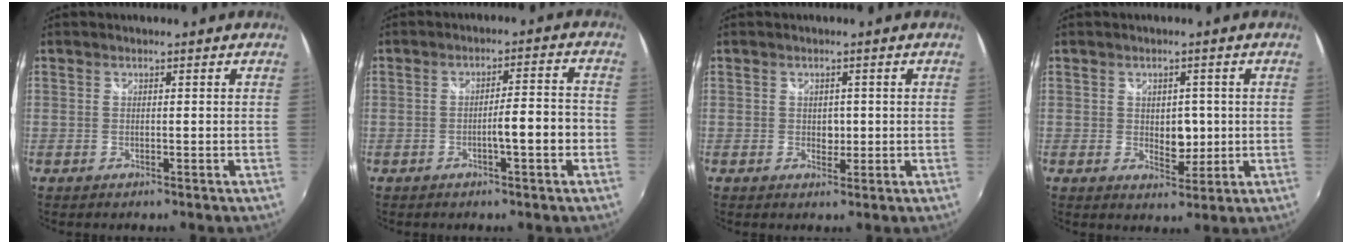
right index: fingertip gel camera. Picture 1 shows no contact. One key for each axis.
{"total": 5.6, "fx": -2.1, "fy": 0.4, "fz": 5.1, "tx": -0.082, "ty": 0.004, "tz": -0.027}
{"total": 2.0, "fx": -0.1, "fy": 1.7, "fz": 1.0, "tx": -0.013, "ty": -0.001, "tz": -0.001}
{"total": 4.5, "fx": 0.0, "fy": 3.2, "fz": 3.2, "tx": -0.047, "ty": -0.005, "tz": 0.003}